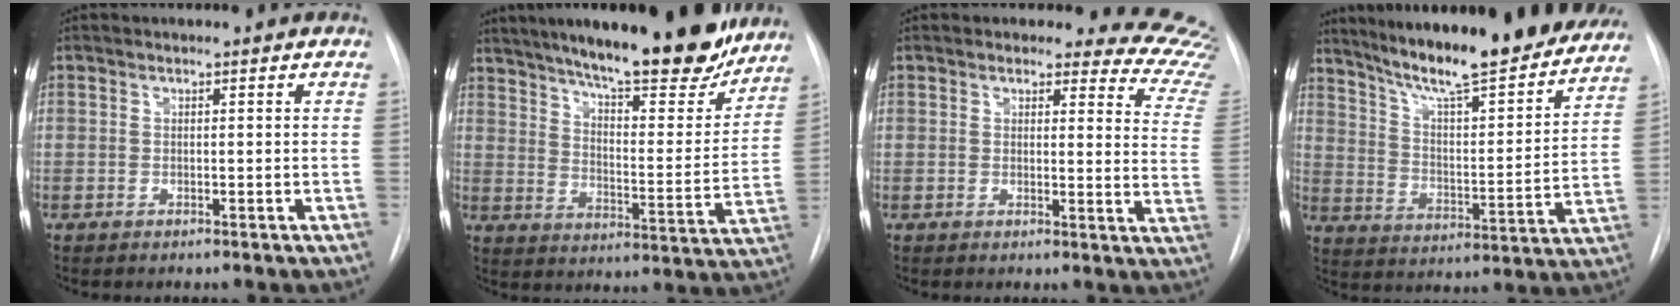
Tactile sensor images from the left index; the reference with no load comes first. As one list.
[{"total": 24.7, "force": [20.4, 4.6, 13.2], "torque": [-0.204, -0.017, 0.276]}, {"total": 12.7, "force": [12.3, 2.9, 1.4], "torque": [0.034, -0.103, 0.086]}, {"total": 24.0, "force": [21.0, 2.4, 11.3], "torque": [-0.185, -0.032, 0.306]}]